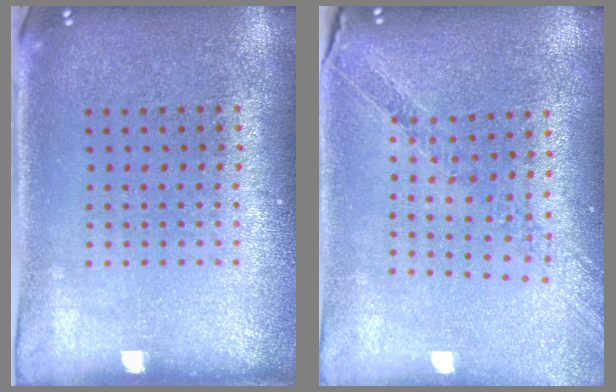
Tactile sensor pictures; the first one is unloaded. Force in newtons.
{"total": 0.6, "press": 0.6, "slide": 0.1}